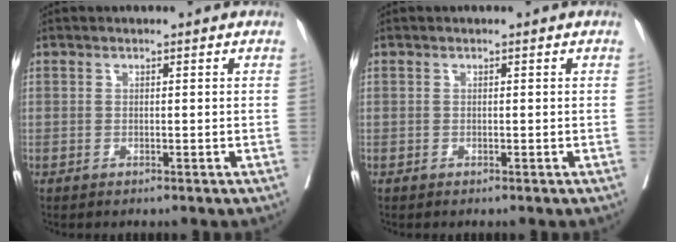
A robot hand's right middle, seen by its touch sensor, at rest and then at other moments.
{"total": 0.0}